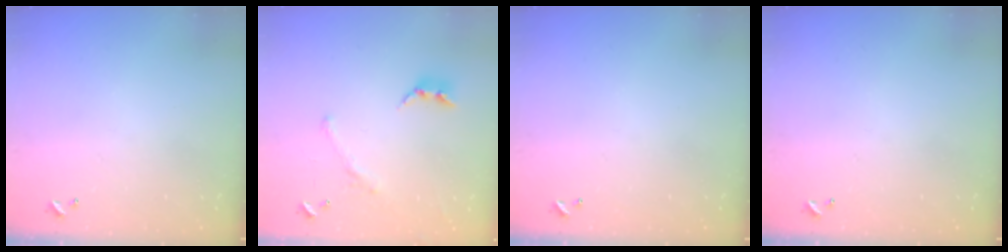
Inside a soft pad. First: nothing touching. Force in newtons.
{"total": 1.5, "press": 1.0, "slide": 1.2}
{"total": 0.0}
{"total": 0.0}